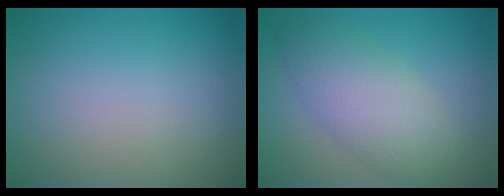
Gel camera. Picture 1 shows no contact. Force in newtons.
{"total": 5.0, "press": 5.0, "slide": 0.1}